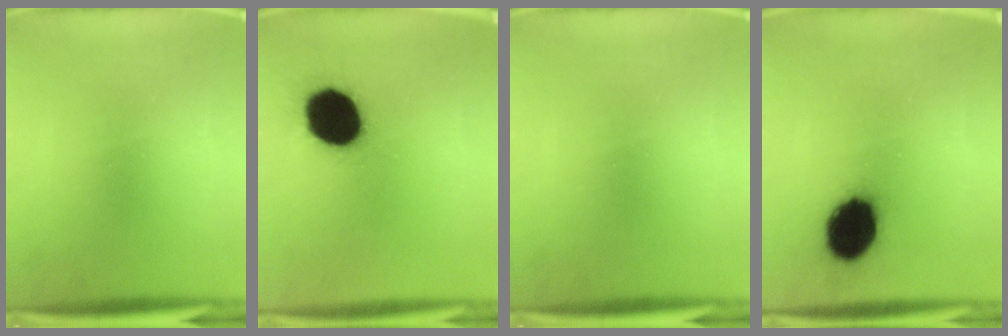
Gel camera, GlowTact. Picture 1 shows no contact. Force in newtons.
{"total": 19.1}
{"total": 0.0}
{"total": 14.2}